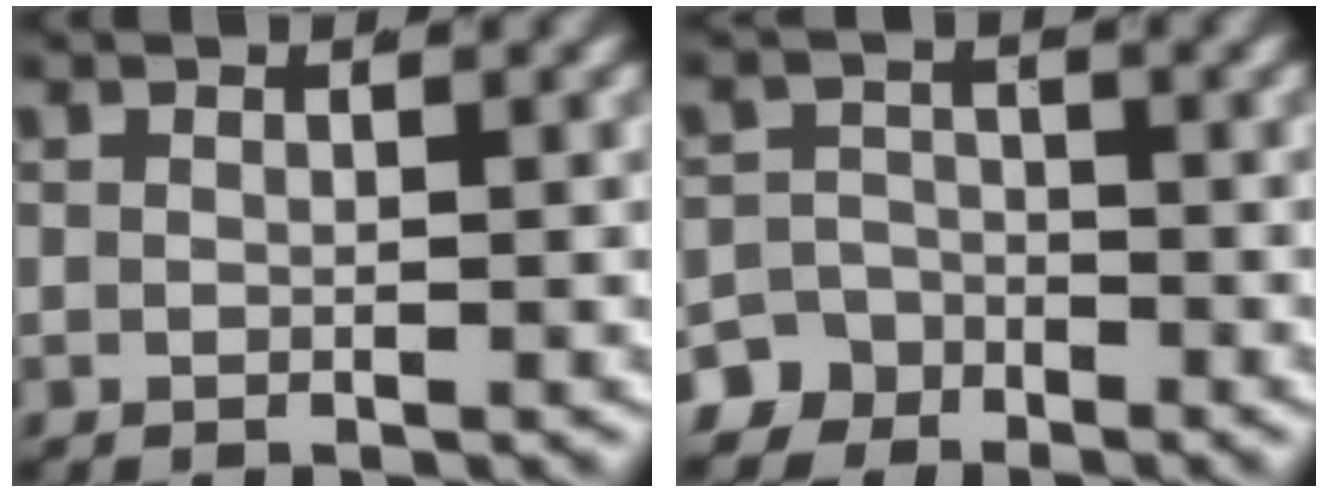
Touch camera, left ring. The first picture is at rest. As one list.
[{"total": 4.8, "force": [-3.4, 3.3, 0.6], "torque": [-0.008, -0.020, -0.058]}]